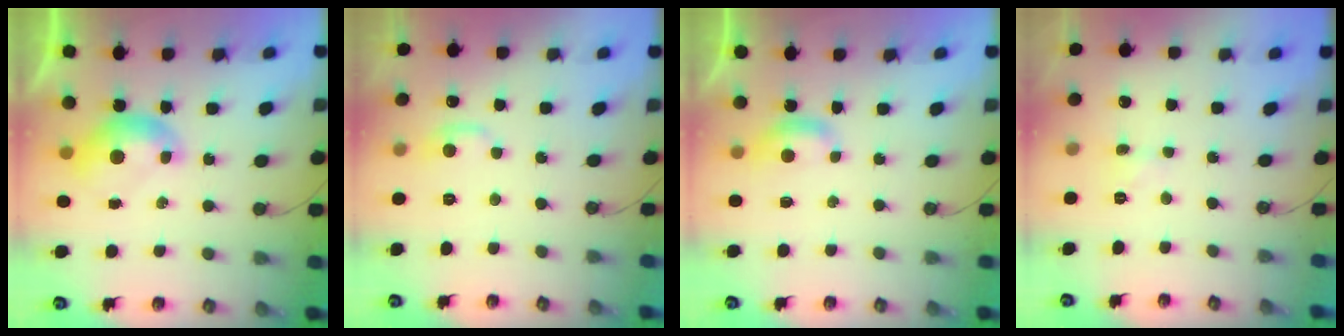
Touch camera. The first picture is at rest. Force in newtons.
{"total": 0.8, "press": 0.2, "slide": 0.8}
{"total": 2.5, "press": 2.5, "slide": 0.4}
{"total": 1.3, "press": 1.2, "slide": 0.4}